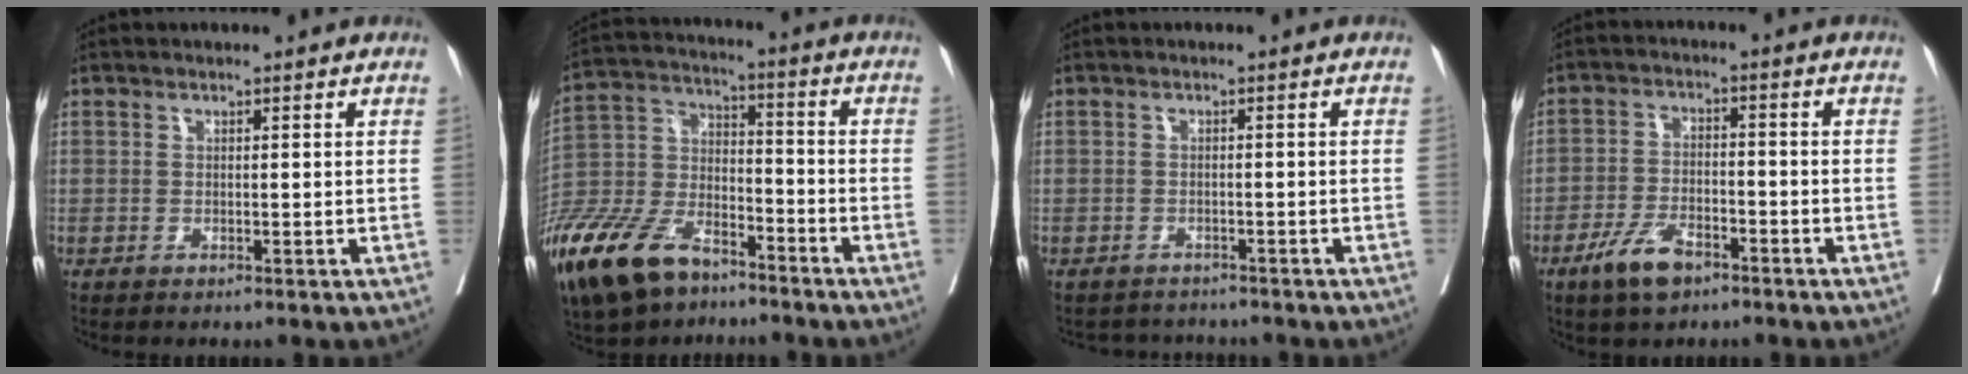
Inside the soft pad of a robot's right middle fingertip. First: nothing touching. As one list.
[{"total": 21.0, "force": [-14.8, 9.0, 12.0], "torque": [-0.313, -0.034, -0.283]}, {"total": 3.7, "force": [-3.6, 1.0, -0.5], "torque": [0.013, -0.002, -0.056]}, {"total": 6.5, "force": [-4.3, 2.6, 4.2], "torque": [-0.087, -0.003, -0.076]}]